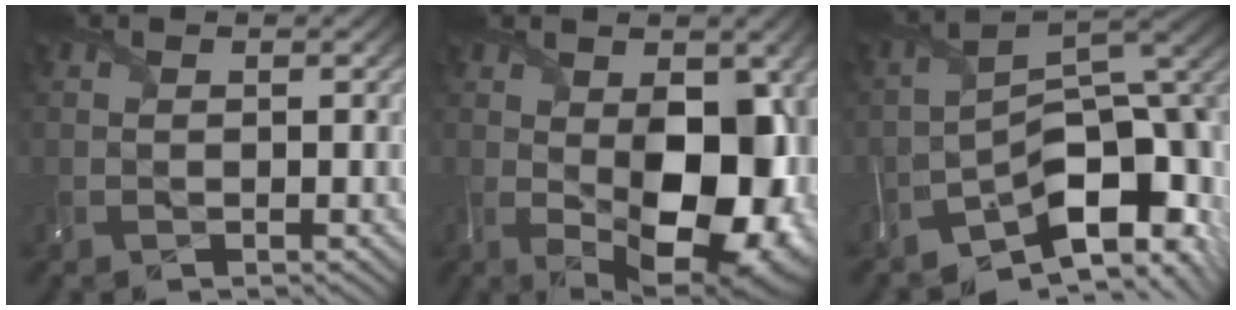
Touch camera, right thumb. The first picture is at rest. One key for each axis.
{"total": 14.8, "fx": -0.7, "fy": 8.2, "fz": 12.3, "tx": -0.170, "ty": -0.028, "tz": 0.009}
{"total": 10.8, "fx": -6.4, "fy": 4.7, "fz": 7.3, "tx": -0.100, "ty": -0.006, "tz": -0.121}